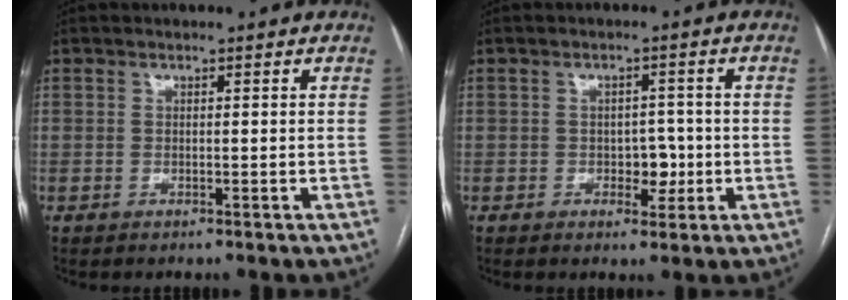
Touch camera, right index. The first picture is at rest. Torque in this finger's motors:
{"motor_torque": [0.18, 0.11, 0.08, 0.02]}